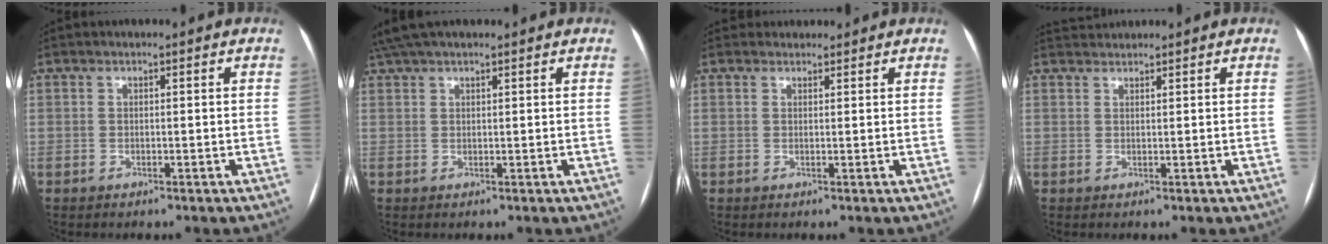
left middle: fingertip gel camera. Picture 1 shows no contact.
{"total": 6.3, "force": [5.3, 1.2, 3.2], "torque": [-0.059, 0.047, 0.097]}
{"total": 2.0, "force": [1.8, 0.8, -0.2], "torque": [0.005, 0.019, 0.026]}
{"total": 2.1, "force": [2.1, 0.0, -0.1], "torque": [-0.005, 0.019, 0.044]}